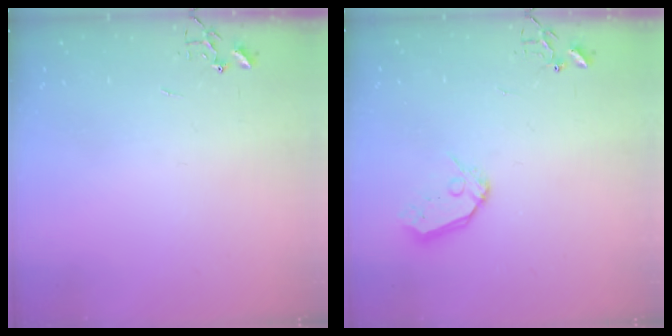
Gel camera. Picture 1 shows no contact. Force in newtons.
{"total": 8.6, "press": 8.6, "slide": 0.7}